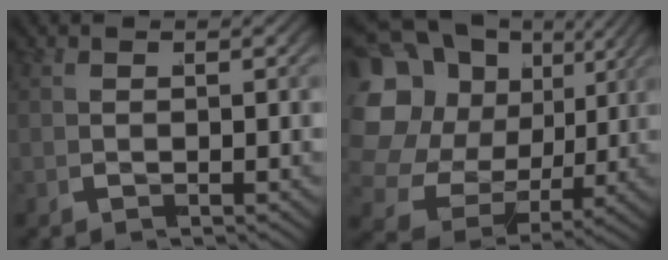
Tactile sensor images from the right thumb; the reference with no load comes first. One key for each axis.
{"total": 14.8, "fx": 1.7, "fy": 12.2, "fz": 8.1, "tx": -0.197, "ty": -0.032, "tz": 0.022}